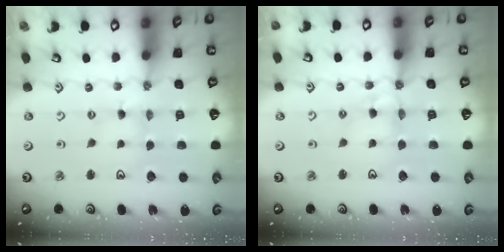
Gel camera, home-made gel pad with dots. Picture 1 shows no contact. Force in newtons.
{"total": 6.3, "press": 6.3, "slide": 0.5}